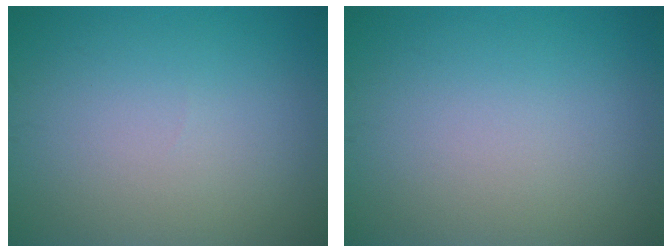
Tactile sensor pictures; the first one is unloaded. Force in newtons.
{"total": 0.0}